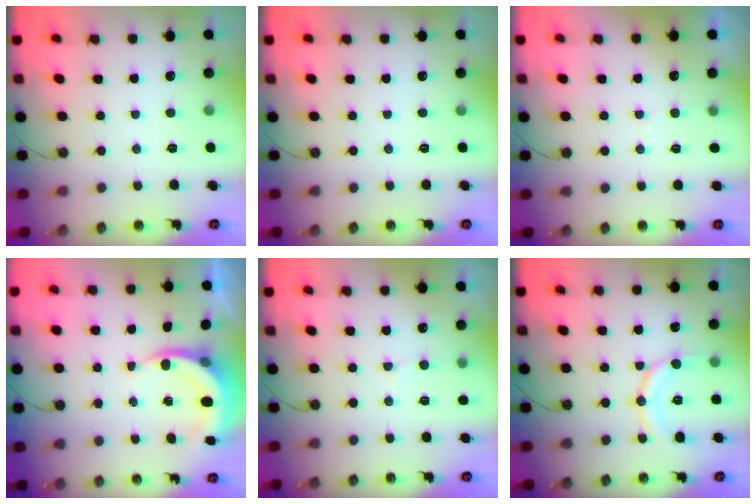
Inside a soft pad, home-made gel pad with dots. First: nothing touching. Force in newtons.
{"total": 0.0}
{"total": 2.8, "press": 2.7, "slide": 0.3}
{"total": 5.3, "press": 5.3, "slide": 0.6}
{"total": 5.2, "press": 5.1, "slide": 1.1}
{"total": 11.7, "press": 11.7, "slide": 1.0}